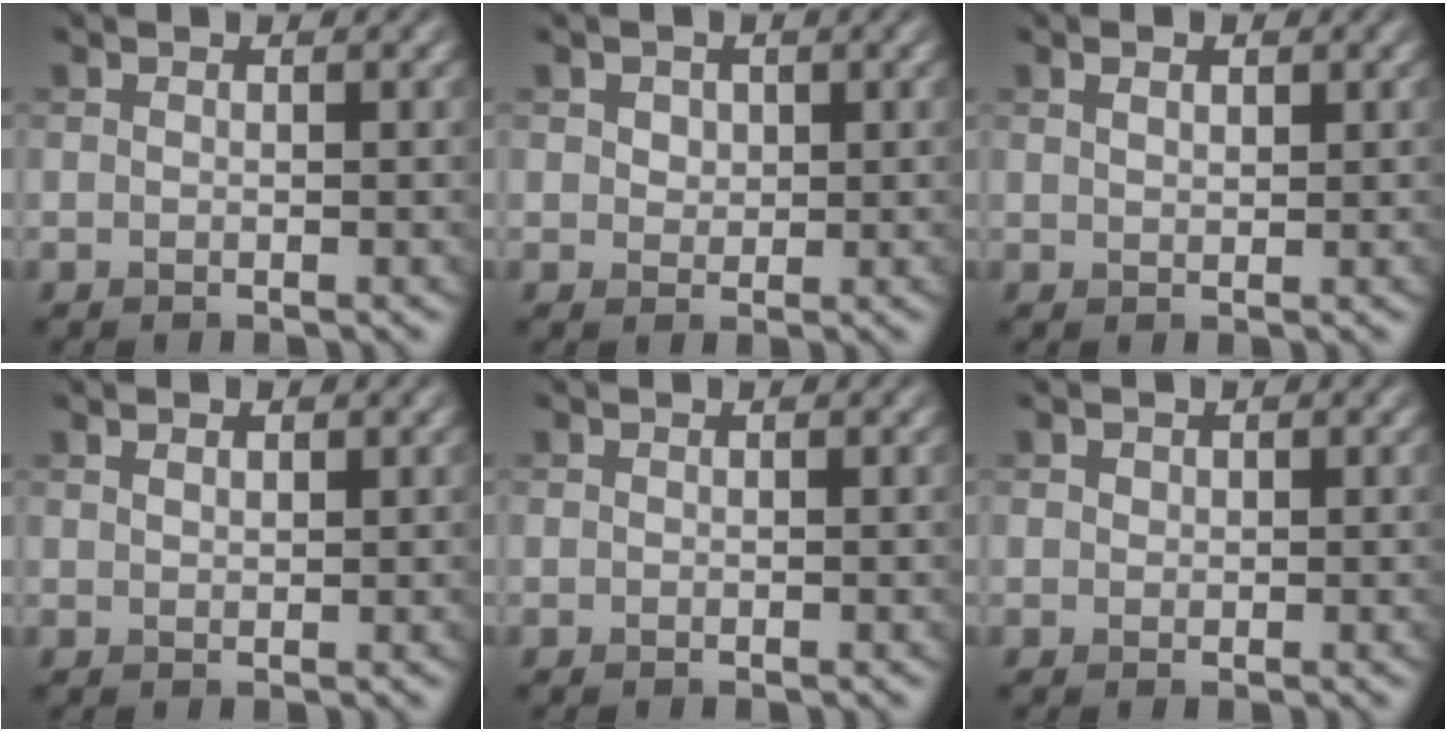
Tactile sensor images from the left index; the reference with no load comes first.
{"total": 1.4, "force": [0.6, 1.2, 0.6], "torque": [-0.011, 0.003, 0.006]}
{"total": 1.3, "force": [0.8, 0.6, 0.8], "torque": [-0.016, 0.001, 0.015]}
{"total": 1.0, "force": [0.7, 0.4, 0.6], "torque": [-0.012, 0.000, 0.014]}
{"total": 0.0}
{"total": 0.7, "force": [0.3, 0.6, 0.1], "torque": [-0.002, -0.002, 0.005]}